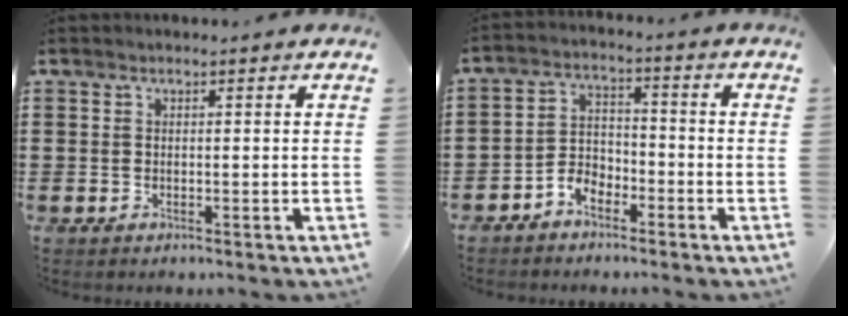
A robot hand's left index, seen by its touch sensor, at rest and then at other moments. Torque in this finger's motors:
{"motor_torque": [0.13, 0.13, 0.03, 0.06]}